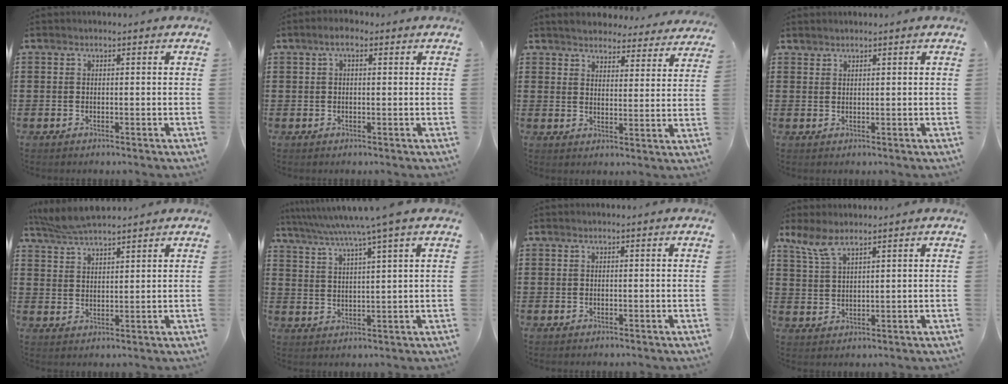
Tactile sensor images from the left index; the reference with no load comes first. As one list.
[{"total": 2.6, "force": [0.9, 1.0, 2.2], "torque": [-0.045, 0.008, 0.015]}, {"total": 4.3, "force": [4.2, 0.3, 0.3], "torque": [-0.020, -0.029, 0.071]}, {"total": 1.0, "force": [0.9, 0.2, 0.0], "torque": [-0.002, -0.001, 0.019]}, {"total": 4.9, "force": [4.7, 0.5, 1.4], "torque": [-0.042, -0.013, 0.088]}, {"total": 6.1, "force": [4.6, -1.1, 3.8], "torque": [-0.089, -0.025, 0.073]}, {"total": 0.0}, {"total": 5.0, "force": [3.8, 1.3, 3.0], "torque": [-0.069, -0.004, 0.069]}]